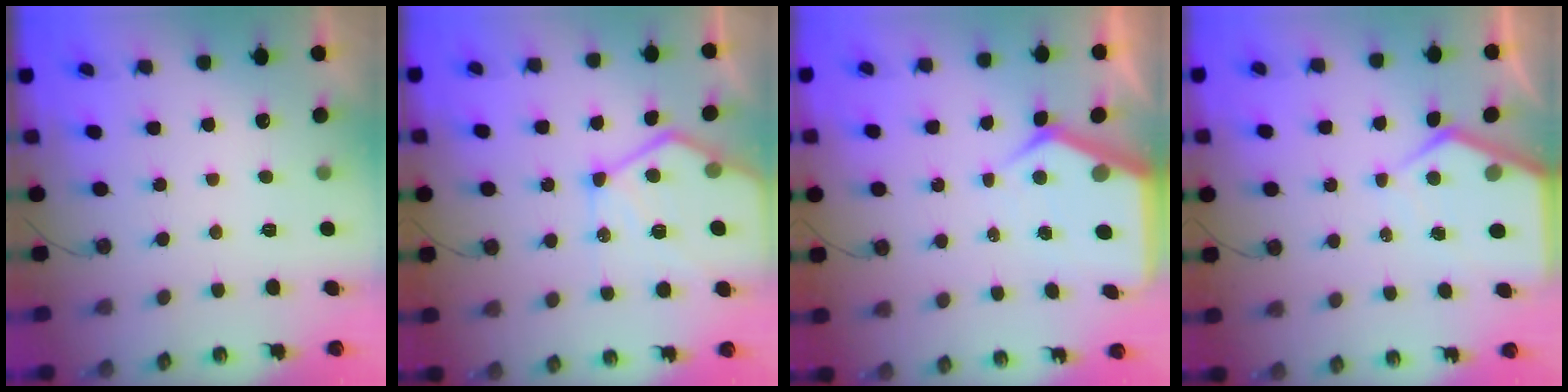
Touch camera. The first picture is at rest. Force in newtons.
{"total": 16.9, "press": 16.8, "slide": 1.7}
{"total": 7.6, "press": 7.6, "slide": 0.9}
{"total": 6.9, "press": 6.8, "slide": 0.6}